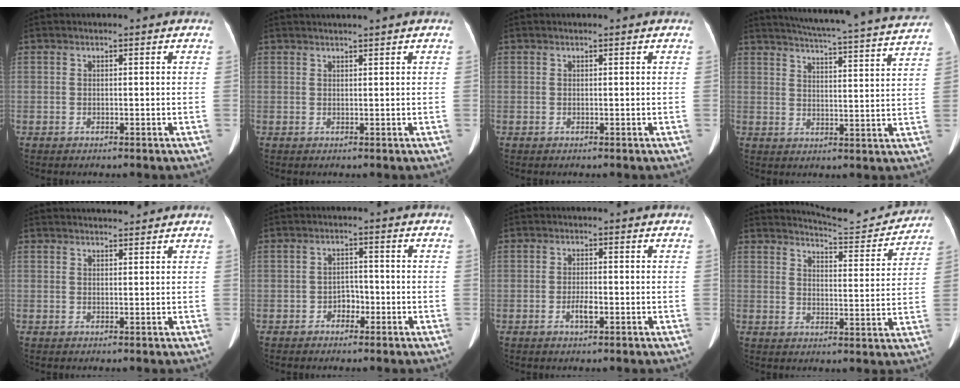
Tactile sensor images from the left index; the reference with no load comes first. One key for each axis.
{"total": 2.3, "fx": 1.9, "fy": -0.6, "fz": 1.0, "tx": -0.009, "ty": 0.017, "tz": 0.036}
{"total": 0.0}
{"total": 22.9, "fx": 21.4, "fy": -0.2, "fz": 8.2, "tx": -0.129, "ty": -0.038, "tz": 0.260}
{"total": 3.4, "fx": 3.3, "fy": 0.2, "fz": 0.7, "tx": -0.014, "ty": 0.018, "tz": 0.046}
{"total": 2.3, "fx": -1.4, "fy": 1.5, "fz": 1.2, "tx": -0.015, "ty": 0.006, "tz": -0.024}
{"total": 2.2, "fx": -1.0, "fy": 0.5, "fz": 1.9, "tx": -0.037, "ty": -0.001, "tz": -0.016}
{"total": 11.2, "fx": 11.2, "fy": 0.5, "fz": 1.0, "tx": -0.016, "ty": -0.027, "tz": 0.138}